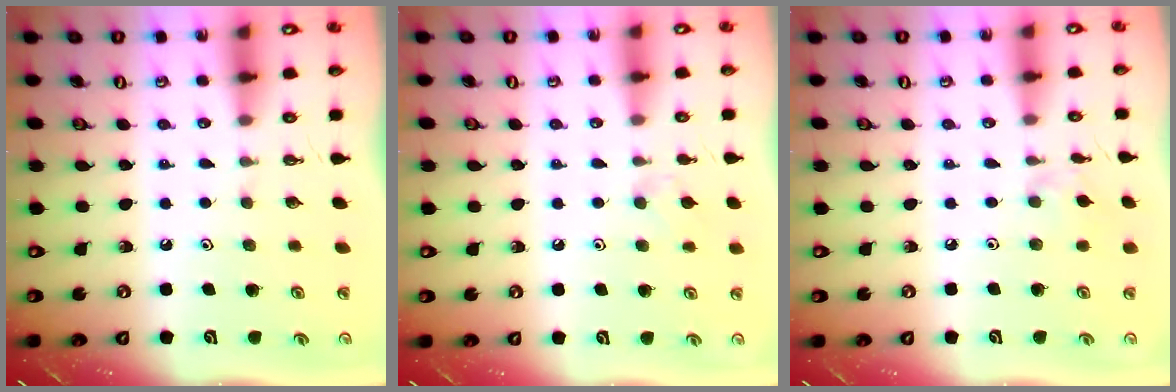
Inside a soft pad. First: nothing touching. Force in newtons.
{"total": 4.1, "press": 4.0, "slide": 0.7}
{"total": 2.6, "press": 2.6, "slide": 0.4}